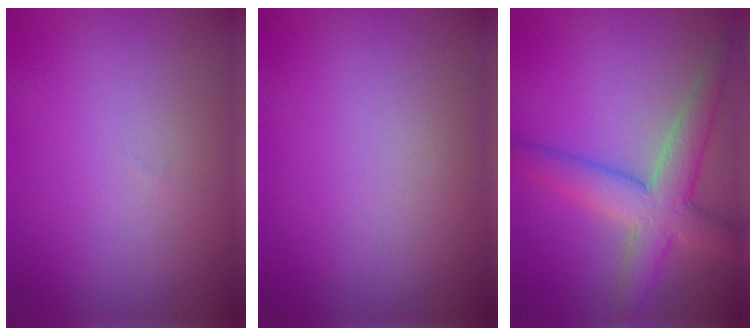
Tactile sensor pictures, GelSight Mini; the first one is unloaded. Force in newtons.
{"total": 0.0}
{"total": 5.5, "press": 5.5, "slide": 0.2}